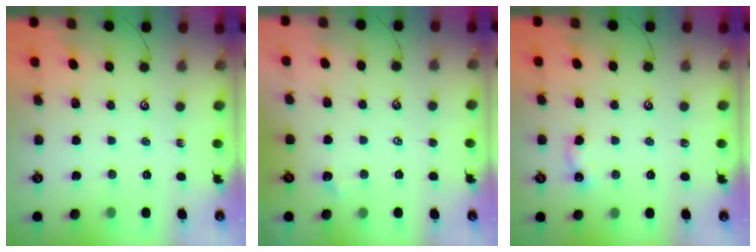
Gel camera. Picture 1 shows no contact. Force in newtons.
{"total": 0.5, "press": 0.4, "slide": 0.3}
{"total": 4.7, "press": 4.6, "slide": 0.8}